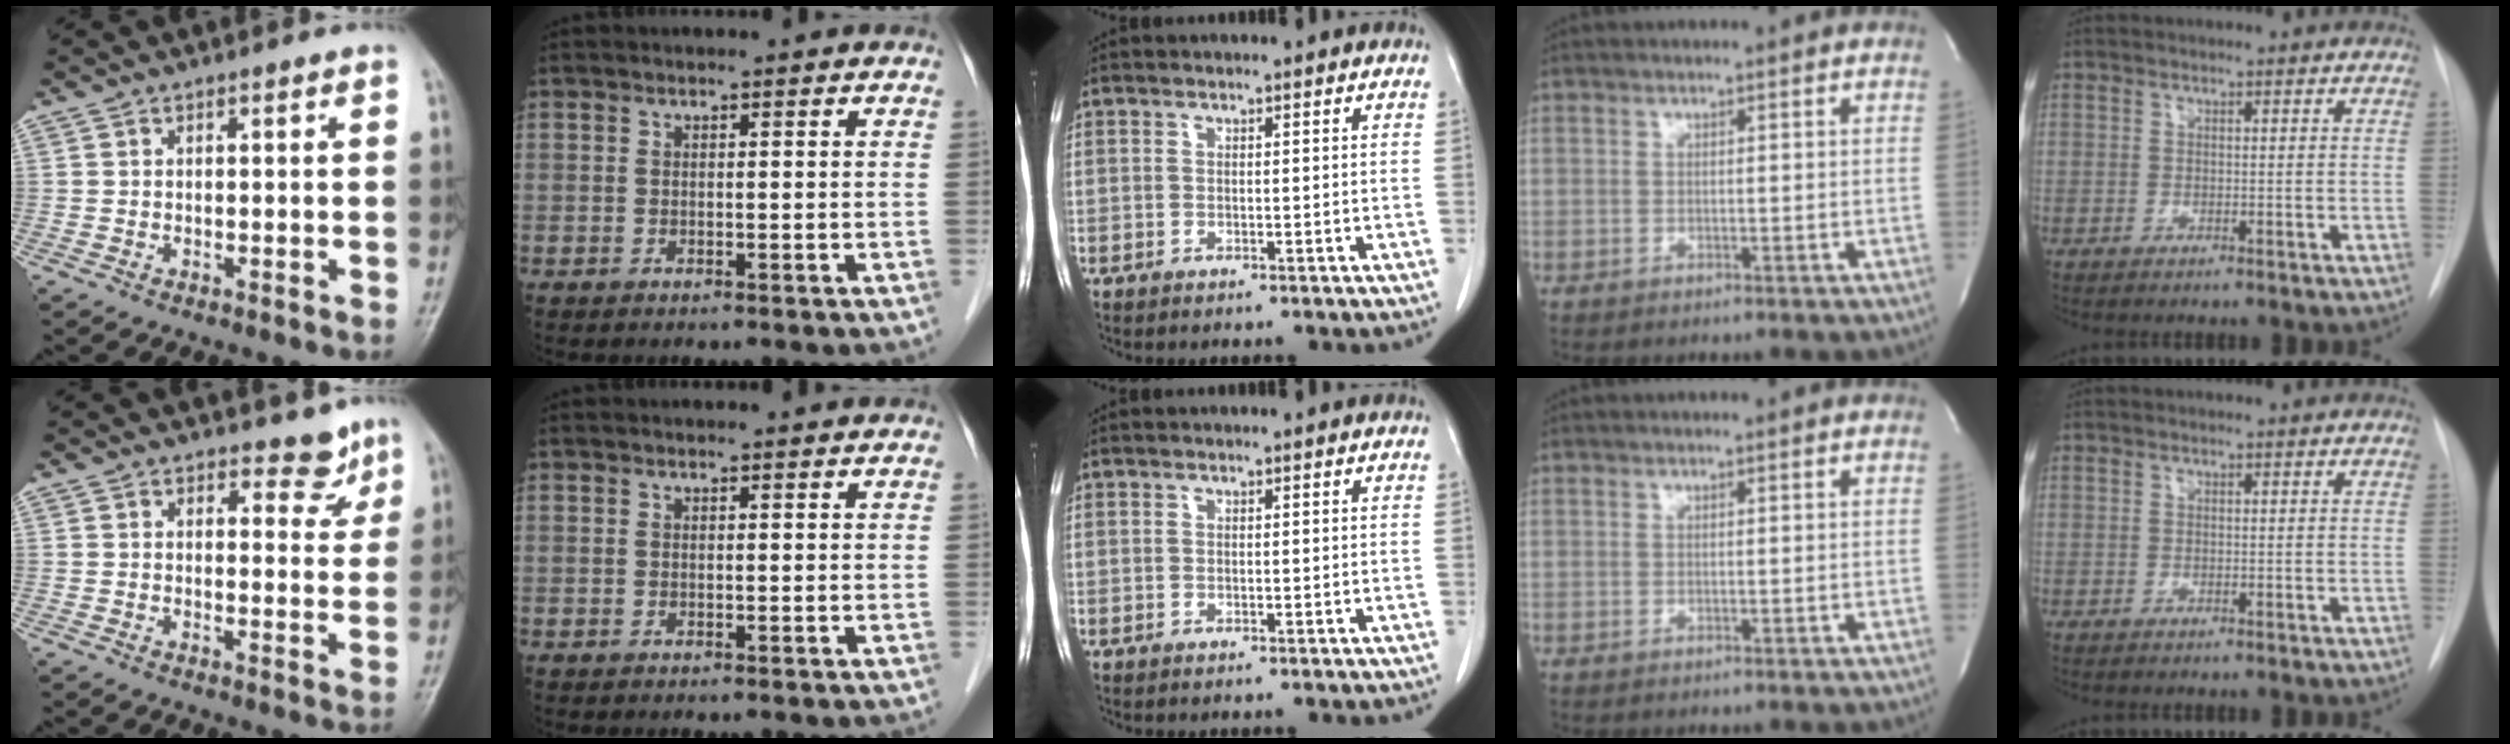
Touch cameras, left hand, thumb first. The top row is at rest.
{"thumb": {"total": 4.5, "force": [3.7, 2.3, 1.3], "torque": [0.012, -0.028, 0.043]}, "index": {"total": 0.7, "force": [0.7, 0.0, 0.0], "torque": [-0.009, 0.002, 0.007]}}